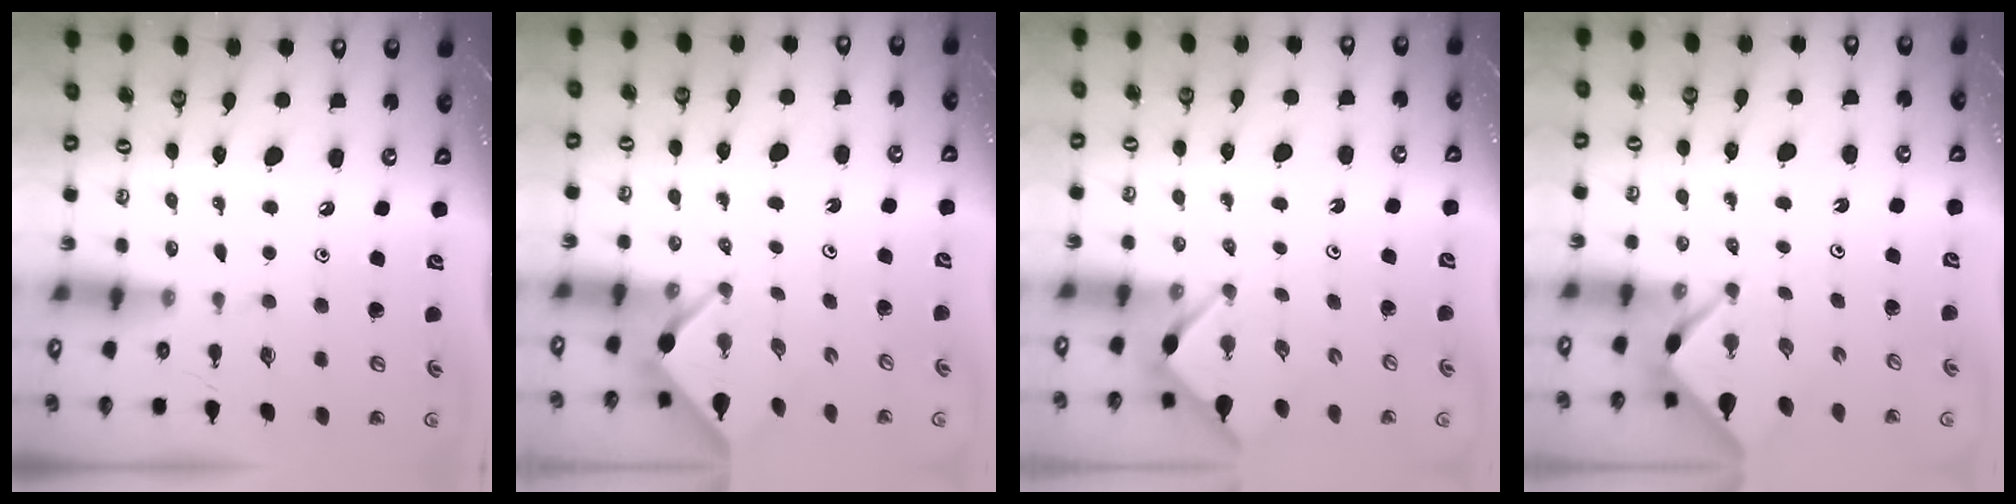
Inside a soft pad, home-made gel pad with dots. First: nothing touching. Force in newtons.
{"total": 2.5, "press": 2.5, "slide": 0.3}
{"total": 2.7, "press": 2.7, "slide": 0.3}
{"total": 3.4, "press": 3.4, "slide": 0.3}